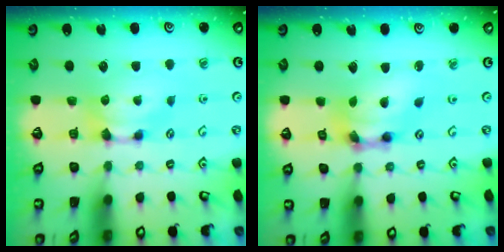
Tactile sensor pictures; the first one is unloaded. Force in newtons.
{"total": 8.4, "press": 7.8, "slide": 2.9}